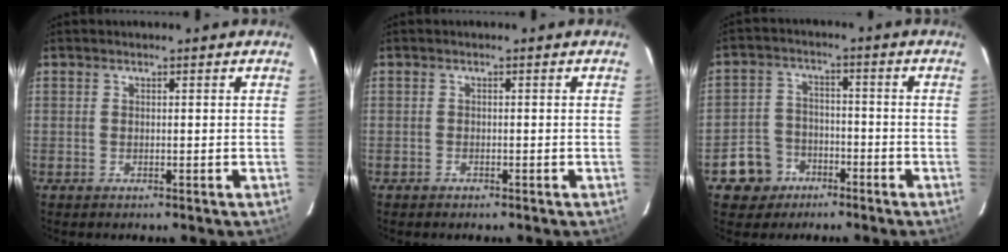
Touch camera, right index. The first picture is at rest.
{"total": 0.7, "force": [-0.6, 0.4, 0.0], "torque": [-0.002, 0.004, -0.011]}
{"total": 7.7, "force": [-4.4, 6.2, 1.4], "torque": [-0.056, 0.026, -0.063]}